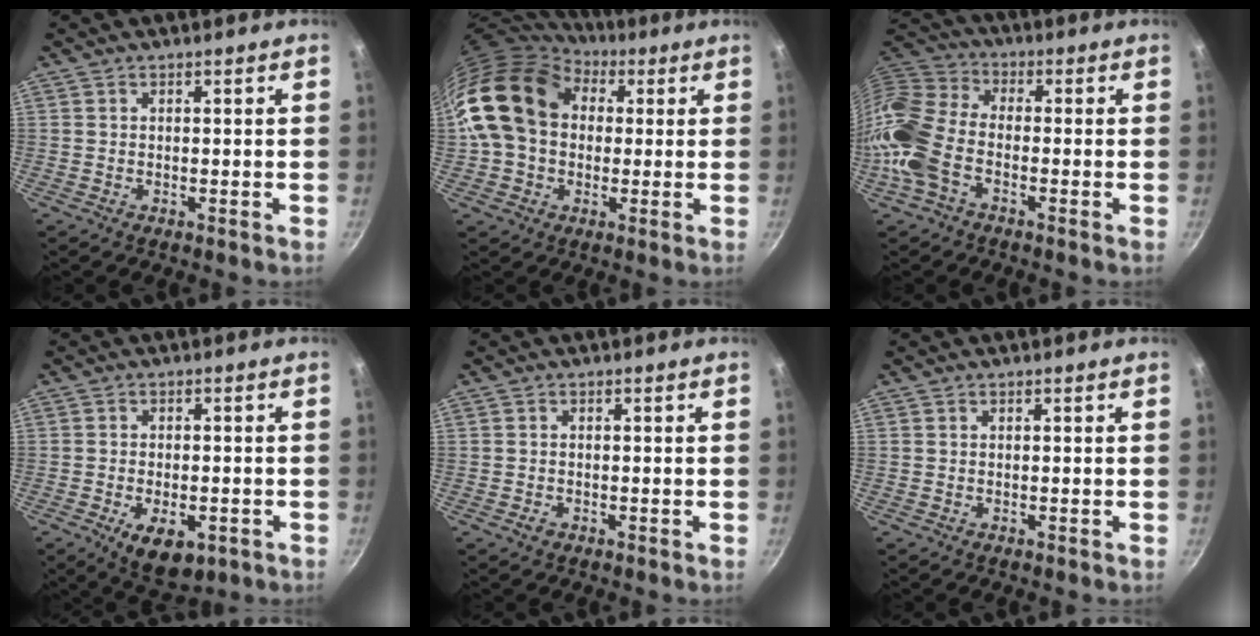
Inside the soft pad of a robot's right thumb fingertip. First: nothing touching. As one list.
[{"total": 18.1, "force": [4.1, 13.7, 11.1], "torque": [-0.187, 0.029, 0.062]}, {"total": 13.0, "force": [-4.8, 7.6, 9.4], "torque": [-0.183, 0.040, -0.120]}, {"total": 8.5, "force": [-3.3, 4.6, 6.4], "torque": [-0.082, 0.008, -0.036]}, {"total": 1.2, "force": [-0.7, 0.9, 0.5], "torque": [-0.008, 0.002, -0.011]}, {"total": 0.0}]